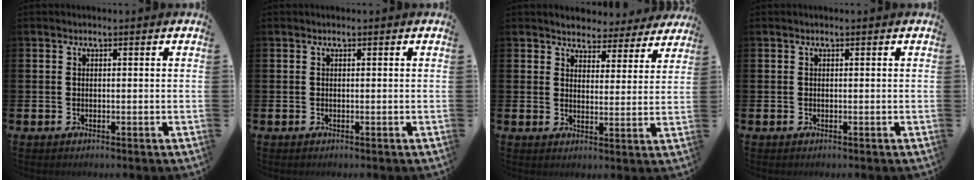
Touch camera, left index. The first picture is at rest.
{"total": 0.0}
{"total": 3.9, "force": [3.7, 1.2, -0.3], "torque": [-0.013, -0.028, 0.062]}
{"total": 0.0}